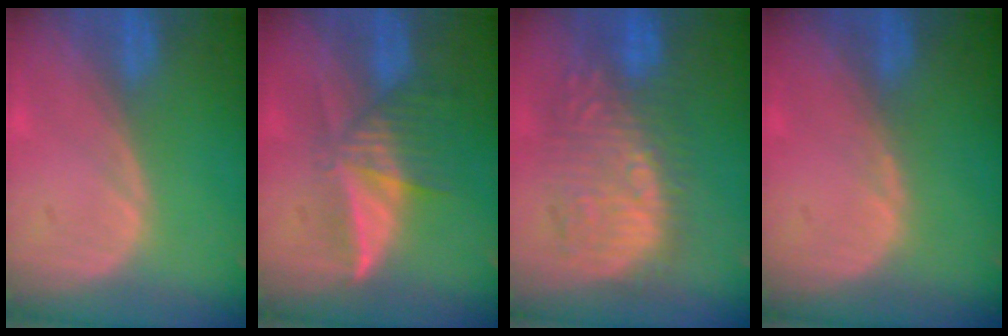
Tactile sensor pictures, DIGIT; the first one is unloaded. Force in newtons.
{"total": 6.0, "press": 5.7, "slide": 1.9}
{"total": 10.0, "press": 9.9, "slide": 1.7}
{"total": 0.6, "press": 0.5, "slide": 0.3}